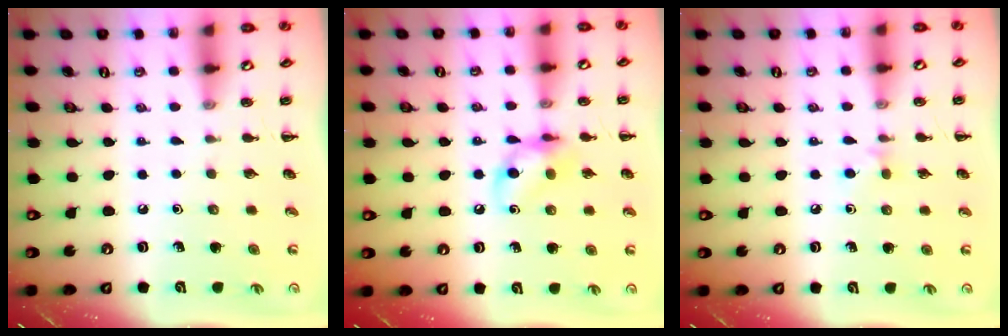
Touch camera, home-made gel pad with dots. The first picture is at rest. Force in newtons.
{"total": 10.4, "press": 10.3, "slide": 1.5}
{"total": 4.0, "press": 3.7, "slide": 1.6}